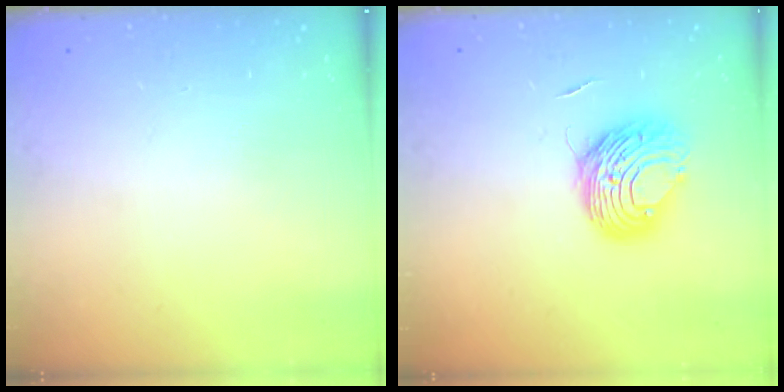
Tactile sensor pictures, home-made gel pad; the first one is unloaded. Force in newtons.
{"total": 9.2, "press": 9.2, "slide": 1.1}